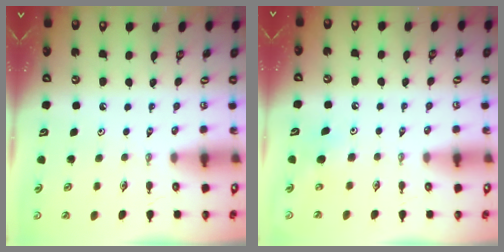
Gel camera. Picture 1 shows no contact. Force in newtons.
{"total": 4.8, "press": 4.8, "slide": 0.5}